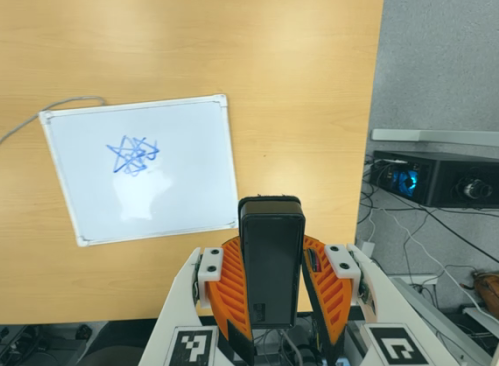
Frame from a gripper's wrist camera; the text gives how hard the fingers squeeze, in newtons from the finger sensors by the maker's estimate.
{"total": 9.8, "left": 8.2, "right": 11.5}